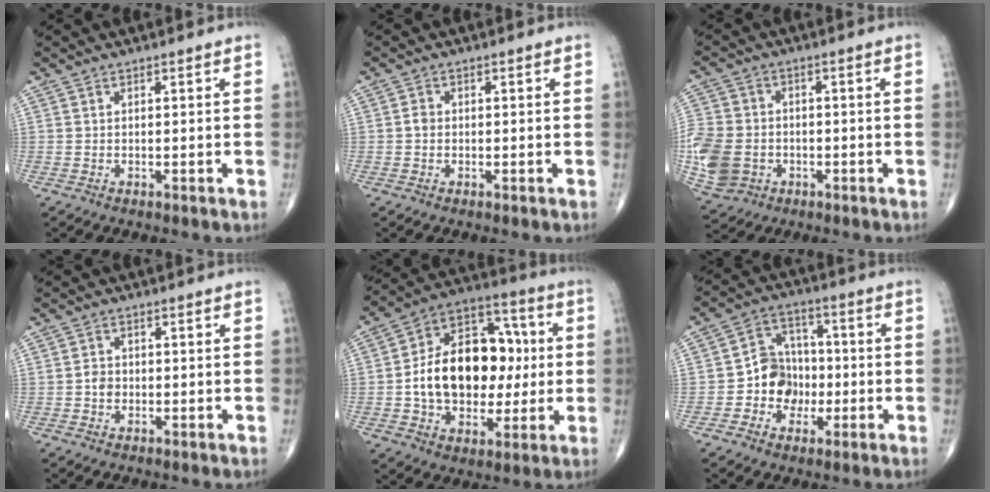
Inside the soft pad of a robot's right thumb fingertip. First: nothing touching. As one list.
[{"total": 1.3, "force": [-0.2, 1.1, 0.7], "torque": [-0.008, 0.003, -0.005]}, {"total": 16.5, "force": [-3.5, 13.5, 8.8], "torque": [-0.234, 0.005, -0.058]}, {"total": 2.1, "force": [-0.4, 1.7, 1.0], "torque": [-0.011, 0.008, -0.009]}, {"total": 22.6, "force": [0.5, 15.3, 16.5], "torque": [-0.235, 0.033, 0.015]}, {"total": 9.2, "force": [-2.0, 8.1, 4.0], "torque": [-0.019, 0.034, -0.043]}]